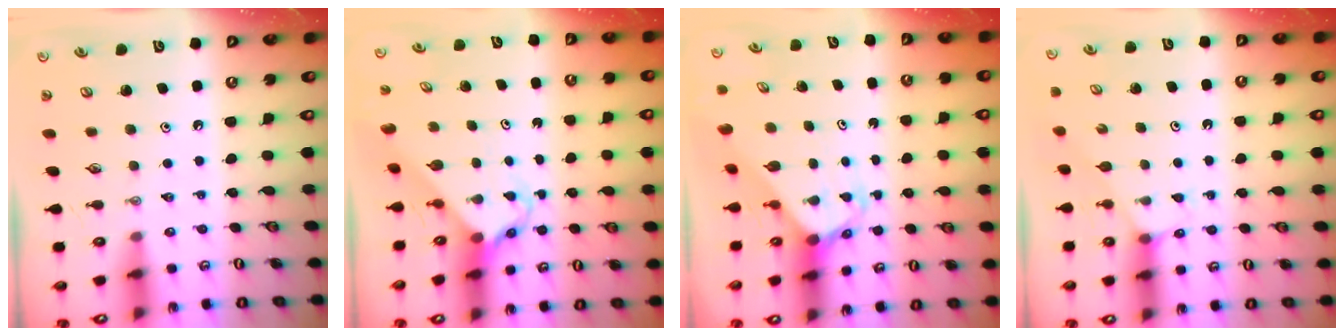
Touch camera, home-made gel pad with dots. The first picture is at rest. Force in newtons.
{"total": 2.9, "press": 2.9, "slide": 0.3}
{"total": 2.4, "press": 2.4, "slide": 0.2}
{"total": 4.1, "press": 4.1, "slide": 0.5}